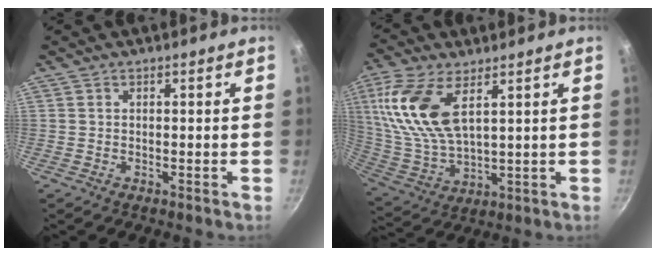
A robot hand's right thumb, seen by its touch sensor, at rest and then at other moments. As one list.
[{"total": 15.6, "force": [6.2, 7.5, 12.2], "torque": [-0.245, -0.021, 0.131]}]